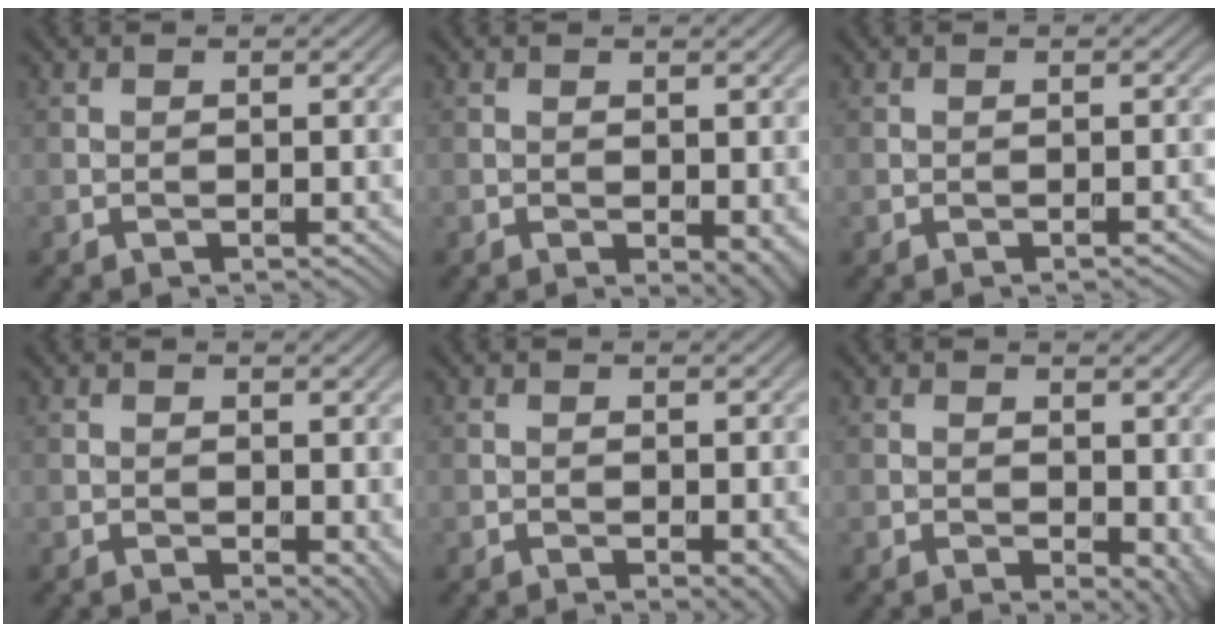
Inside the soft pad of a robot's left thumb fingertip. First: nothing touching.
{"total": 2.6, "force": [-0.7, 1.4, 2.1], "torque": [-0.022, -0.007, -0.006]}
{"total": 0.0}
{"total": 2.0, "force": [-0.1, 1.3, 1.5], "torque": [-0.013, -0.003, 0.002]}
{"total": 1.6, "force": [-0.6, 0.7, 1.3], "torque": [-0.014, -0.004, -0.005]}
{"total": 4.1, "force": [-0.1, 2.6, 3.2], "torque": [-0.037, -0.009, 0.005]}